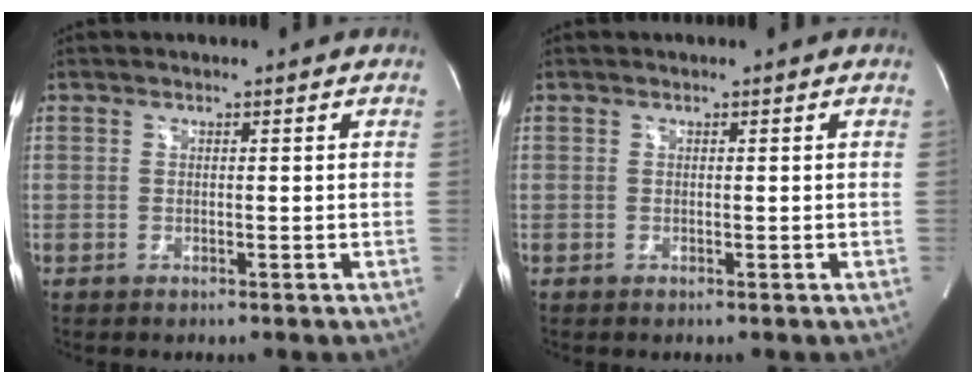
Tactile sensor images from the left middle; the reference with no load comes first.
{"total": 0.0}